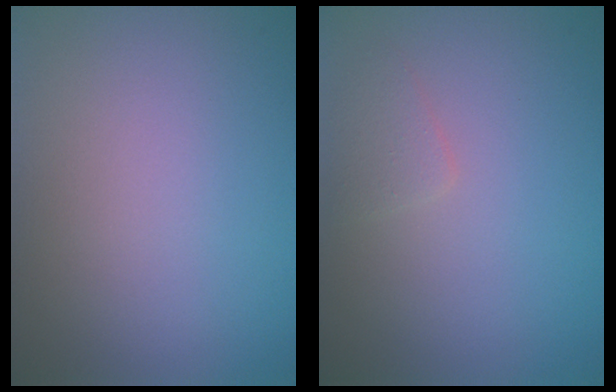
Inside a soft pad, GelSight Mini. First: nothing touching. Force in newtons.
{"total": 1.1, "press": 1.1, "slide": 0.0}